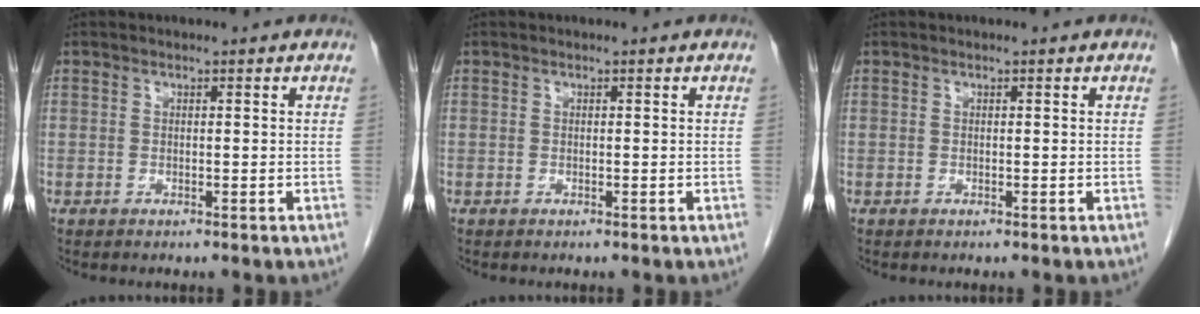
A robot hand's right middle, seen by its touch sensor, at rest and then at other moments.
{"total": 0.0}
{"total": 0.0}